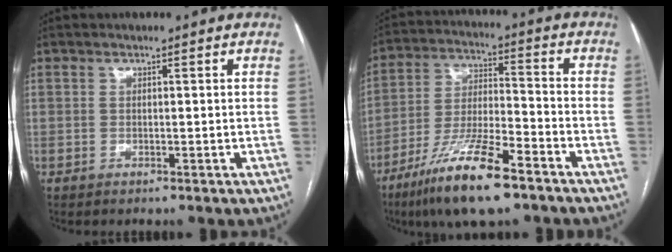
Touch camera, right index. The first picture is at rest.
{"total": 14.8, "force": [-9.5, 2.4, 11.0], "torque": [-0.217, -0.025, -0.171]}